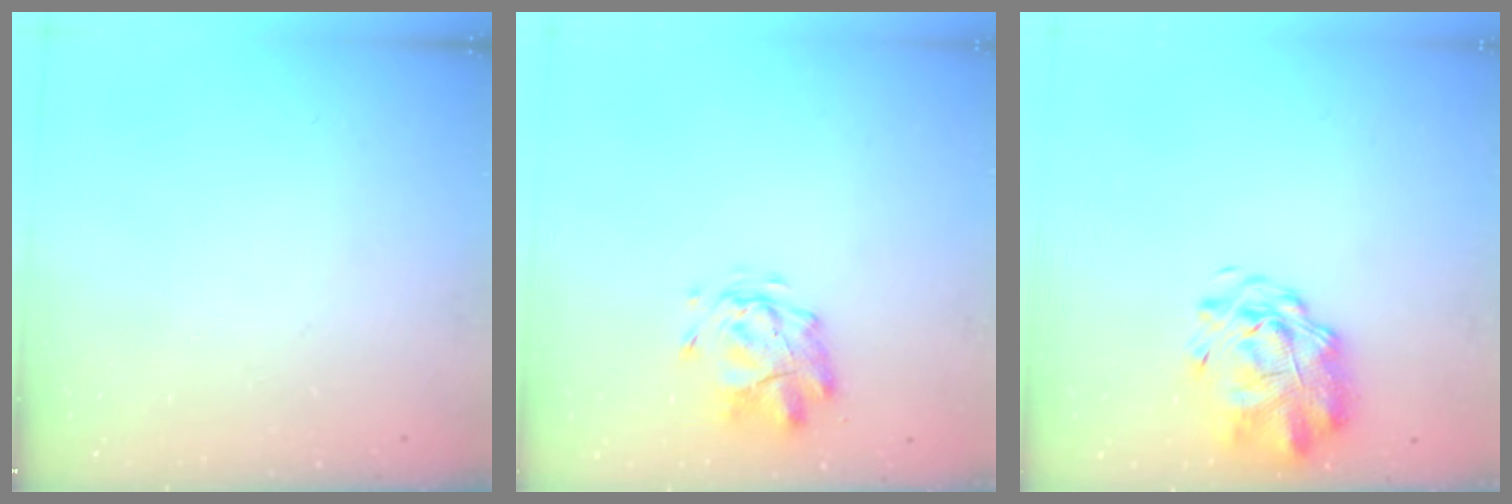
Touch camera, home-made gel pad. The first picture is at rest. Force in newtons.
{"total": 2.7, "press": 2.4, "slide": 1.3}
{"total": 2.7, "press": 2.3, "slide": 1.5}